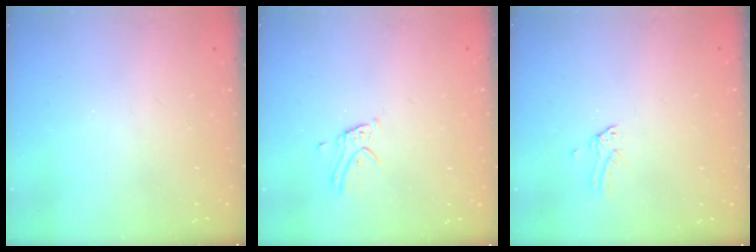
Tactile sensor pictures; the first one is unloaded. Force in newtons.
{"total": 2.9, "press": 2.9, "slide": 0.2}
{"total": 0.0}